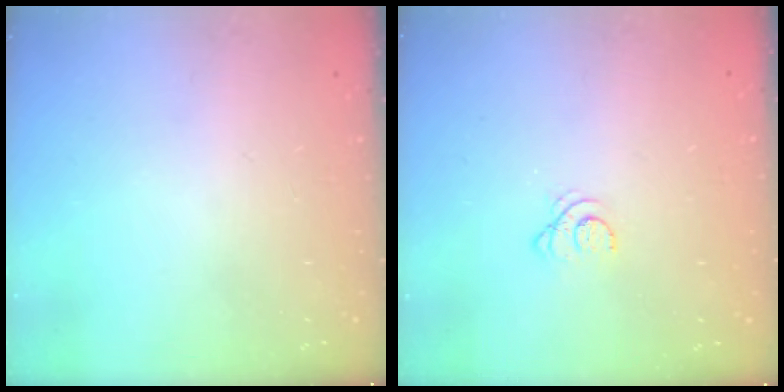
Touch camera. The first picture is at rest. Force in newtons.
{"total": 2.4, "press": 2.4, "slide": 0.3}